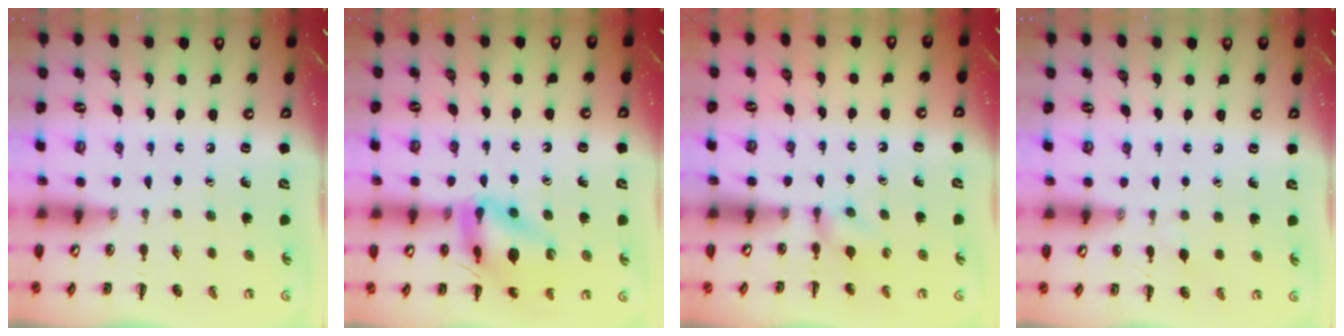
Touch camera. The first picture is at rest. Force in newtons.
{"total": 13.2, "press": 13.1, "slide": 1.7}
{"total": 3.8, "press": 3.6, "slide": 1.3}
{"total": 3.0, "press": 2.7, "slide": 1.2}